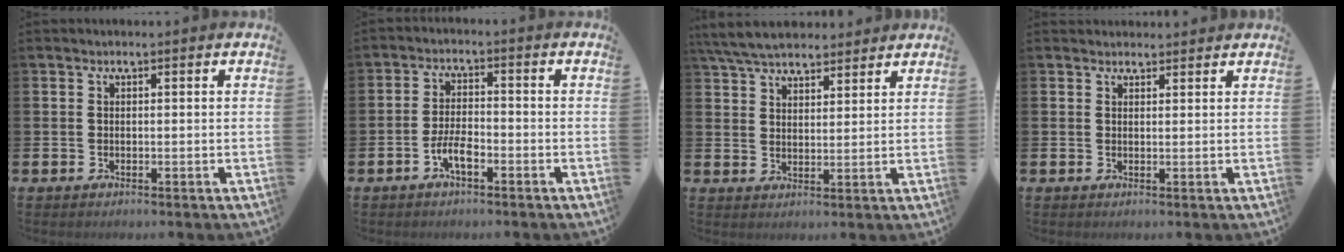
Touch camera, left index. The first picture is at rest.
{"total": 3.6, "force": [-1.7, 1.3, 2.9], "torque": [-0.060, 0.004, -0.033]}
{"total": 6.2, "force": [5.8, 1.5, 1.4], "torque": [-0.051, -0.018, 0.109]}
{"total": 1.5, "force": [1.5, 0.5, 0.0], "torque": [0.008, -0.004, 0.025]}